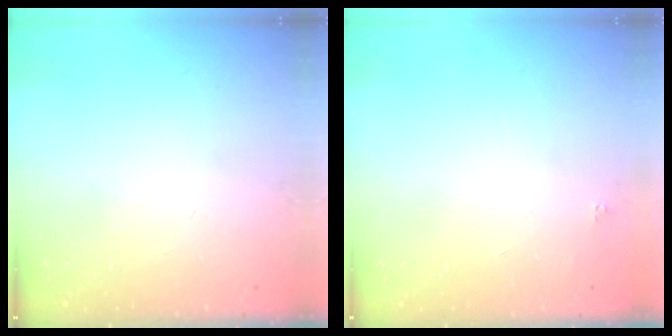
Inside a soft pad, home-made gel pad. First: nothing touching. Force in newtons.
{"total": 1.6, "press": 1.5, "slide": 0.2}